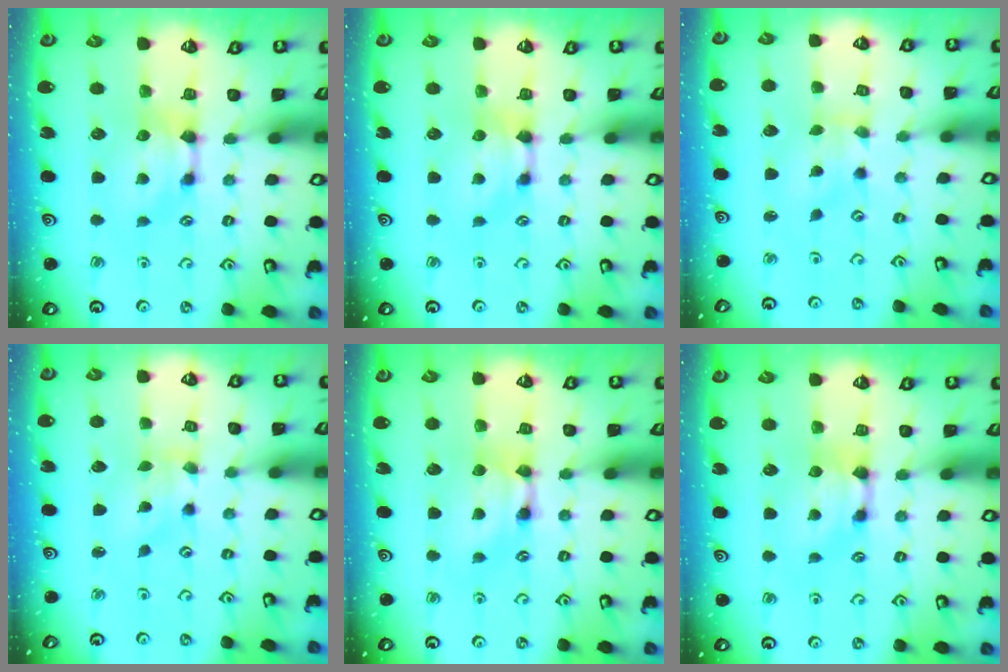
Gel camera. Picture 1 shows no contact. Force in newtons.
{"total": 0.0}
{"total": 1.7, "press": 1.3, "slide": 1.1}
{"total": 1.6, "press": 0.9, "slide": 1.4}
{"total": 1.8, "press": 1.8, "slide": 0.2}
{"total": 0.6, "press": 0.0, "slide": 0.6}